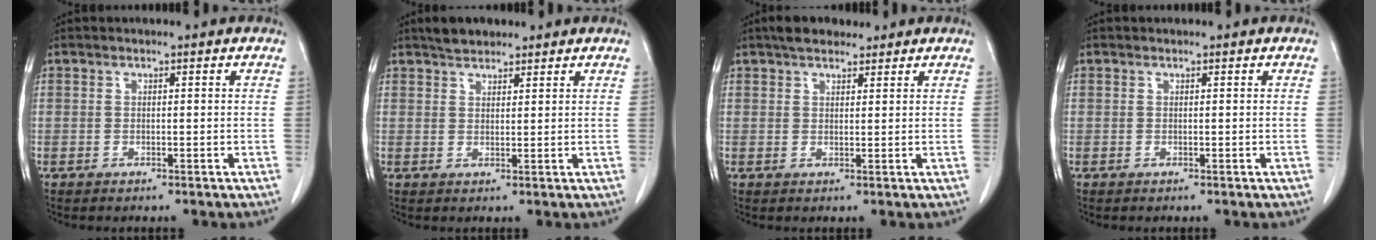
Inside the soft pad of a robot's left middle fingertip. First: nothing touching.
{"total": 3.4, "force": [2.9, 1.3, 1.2], "torque": [-0.027, 0.012, 0.050]}
{"total": 4.2, "force": [3.4, 1.7, 1.8], "torque": [-0.038, 0.020, 0.059]}
{"total": 0.0}